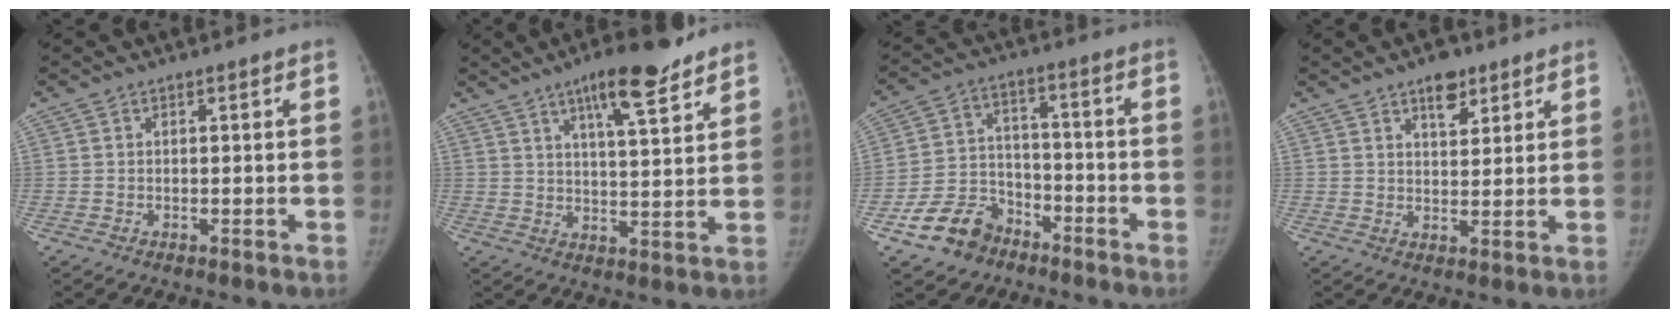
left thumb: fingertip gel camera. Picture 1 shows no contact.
{"total": 11.6, "force": [7.6, 2.6, 8.5], "torque": [-0.112, -0.037, 0.114]}
{"total": 10.4, "force": [-6.7, 7.3, 3.3], "torque": [-0.031, 0.053, -0.119]}
{"total": 5.5, "force": [3.6, 2.7, 3.2], "torque": [-0.022, -0.020, 0.054]}